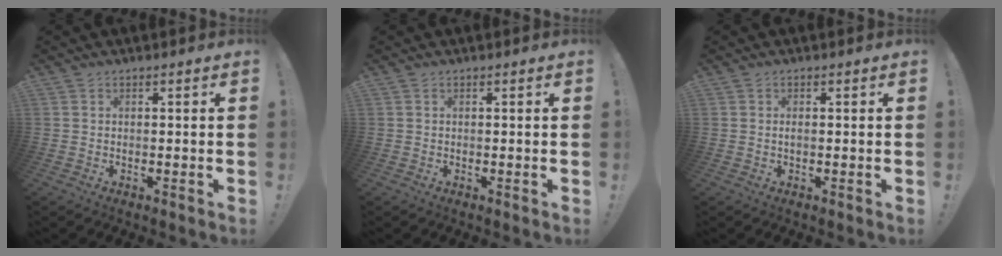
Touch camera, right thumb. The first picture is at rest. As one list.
[{"total": 0.0}, {"total": 0.6, "force": [-0.3, 0.1, 0.5], "torque": [-0.012, 0.002, -0.005]}]